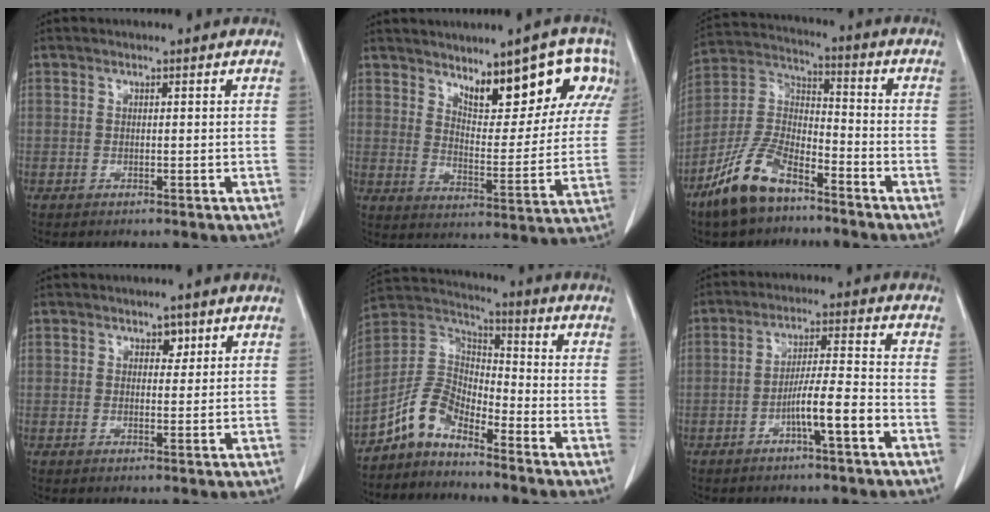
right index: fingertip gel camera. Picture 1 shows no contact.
{"total": 16.0, "force": [9.2, 5.8, 11.7], "torque": [-0.148, 0.003, 0.137]}
{"total": 13.6, "force": [-9.2, 5.4, 8.4], "torque": [-0.188, 0.001, -0.180]}
{"total": 2.9, "force": [1.3, 1.9, 1.6], "torque": [-0.033, 0.011, 0.027]}
{"total": 9.2, "force": [-6.8, 3.9, 5.0], "torque": [-0.117, 0.022, -0.139]}
{"total": 7.6, "force": [-3.3, 0.6, 6.8], "torque": [-0.122, 0.013, -0.053]}